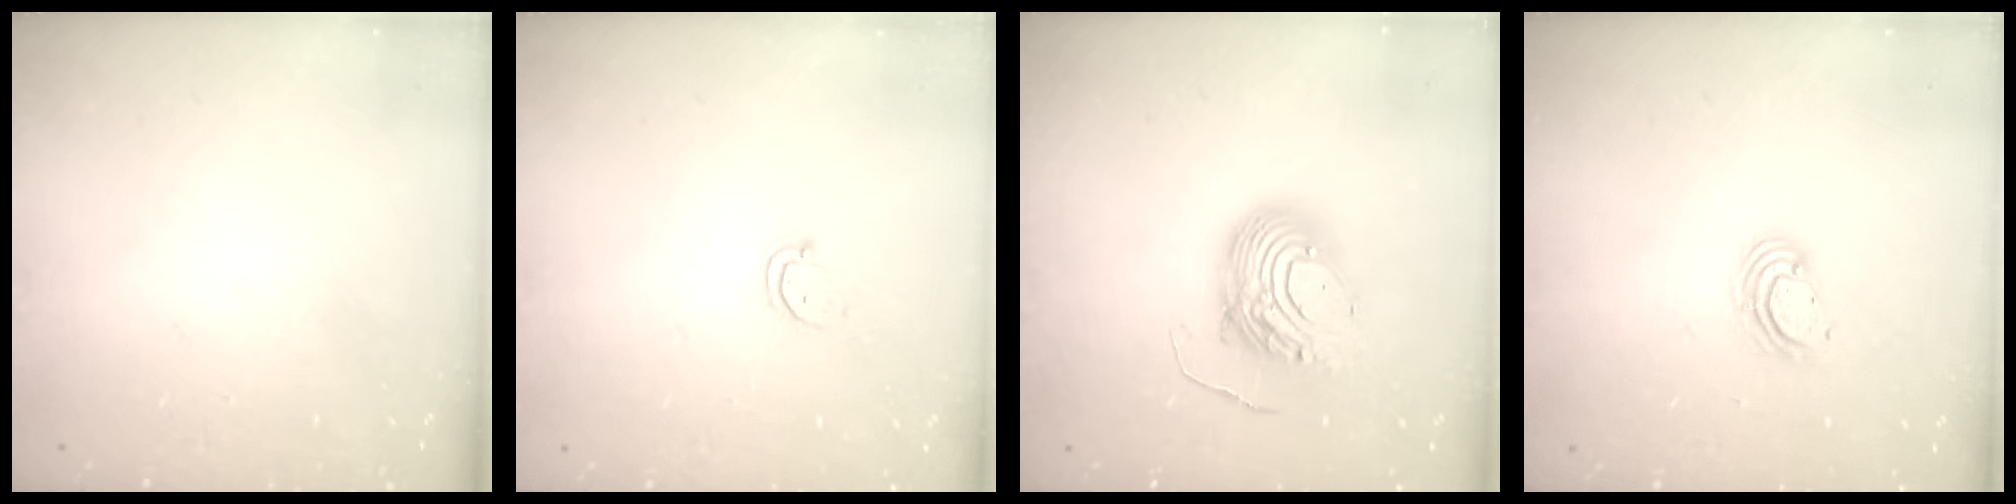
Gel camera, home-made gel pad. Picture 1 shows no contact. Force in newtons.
{"total": 3.5, "press": 3.5, "slide": 0.4}
{"total": 10.5, "press": 10.5, "slide": 0.9}
{"total": 3.6, "press": 3.6, "slide": 0.3}